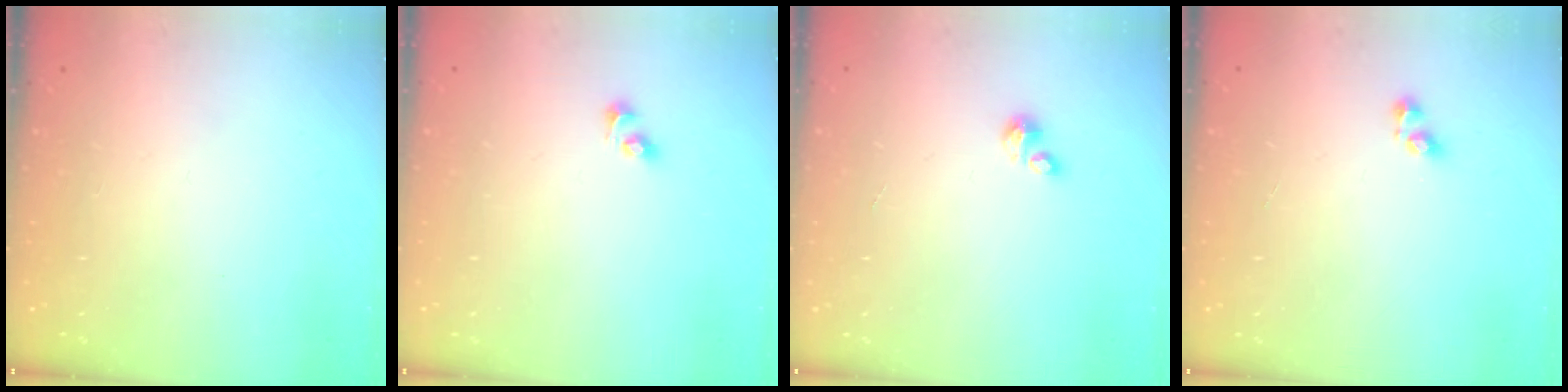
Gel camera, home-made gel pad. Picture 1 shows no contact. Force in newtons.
{"total": 2.7, "press": 2.5, "slide": 1.2}
{"total": 1.7, "press": 1.7, "slide": 0.4}
{"total": 3.7, "press": 3.6, "slide": 0.7}